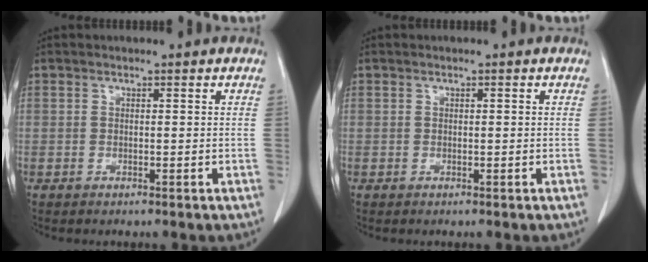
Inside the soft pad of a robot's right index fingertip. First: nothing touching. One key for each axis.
{"total": 0.0}